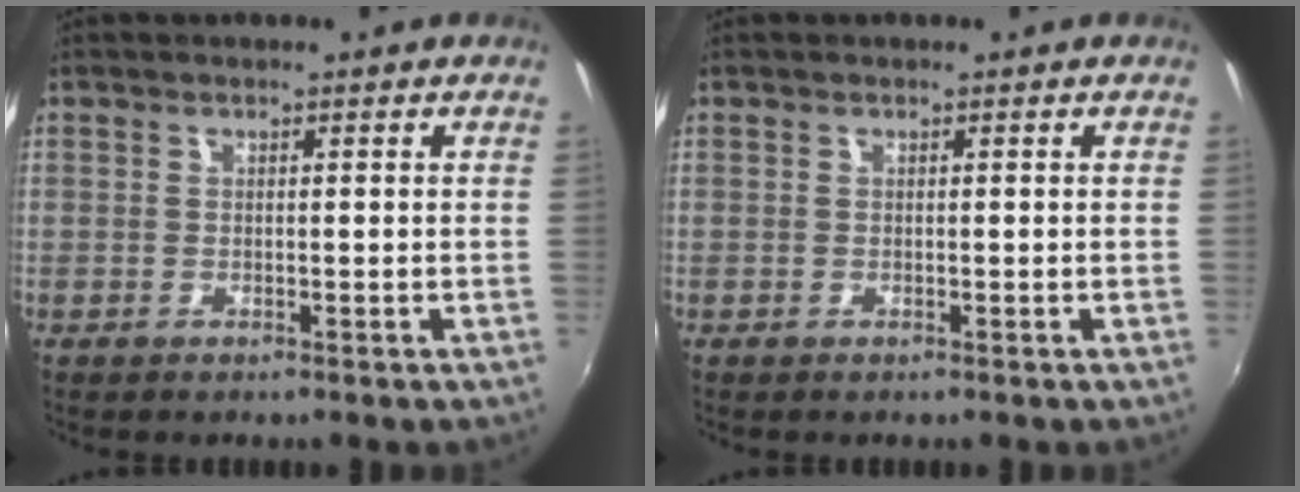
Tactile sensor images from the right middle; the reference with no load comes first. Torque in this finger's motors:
{"motor_torque": [0.00, 0.00, 0.00, 0.00]}